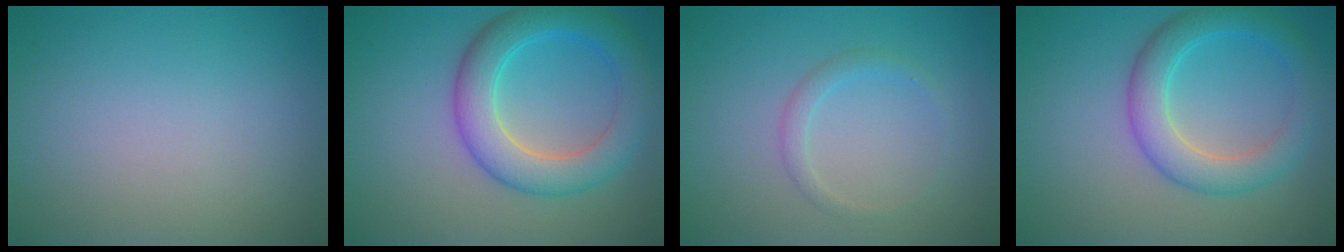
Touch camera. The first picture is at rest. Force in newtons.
{"total": 6.0, "press": 6.0, "slide": 0.1}
{"total": 1.3, "press": 1.3, "slide": 0.0}
{"total": 4.7, "press": 4.7, "slide": 0.2}